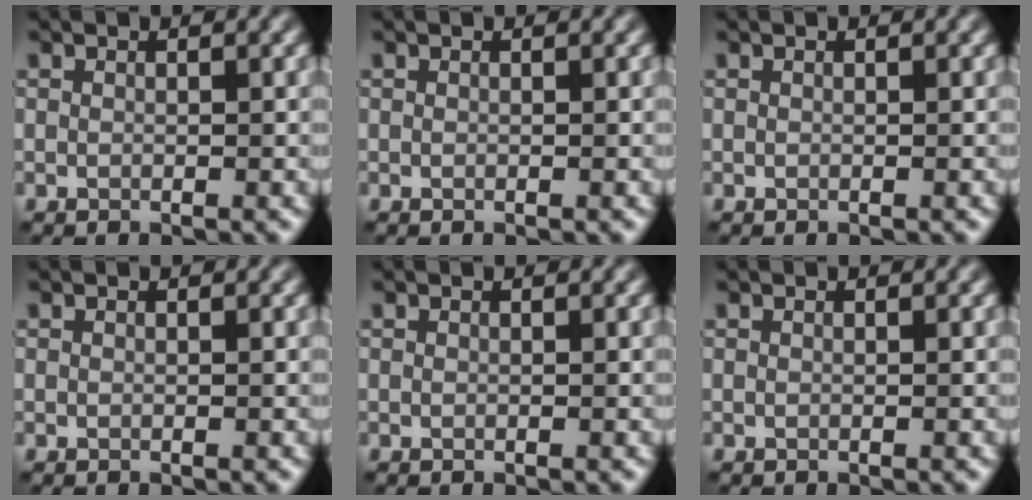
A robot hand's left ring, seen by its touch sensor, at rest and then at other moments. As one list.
[{"total": 0.0}, {"total": 0.0}, {"total": 0.0}, {"total": 0.0}, {"total": 0.0}]